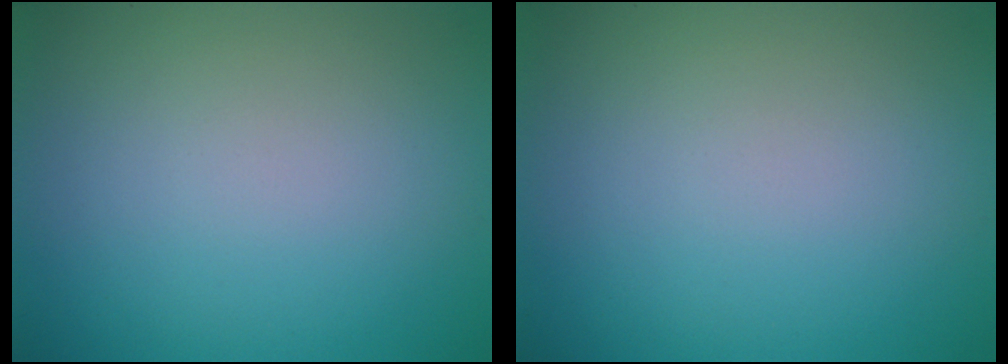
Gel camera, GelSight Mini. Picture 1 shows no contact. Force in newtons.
{"total": 0.0}